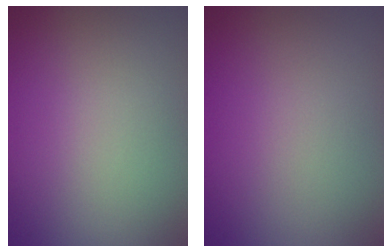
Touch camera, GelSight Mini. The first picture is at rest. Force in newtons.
{"total": 0.0}